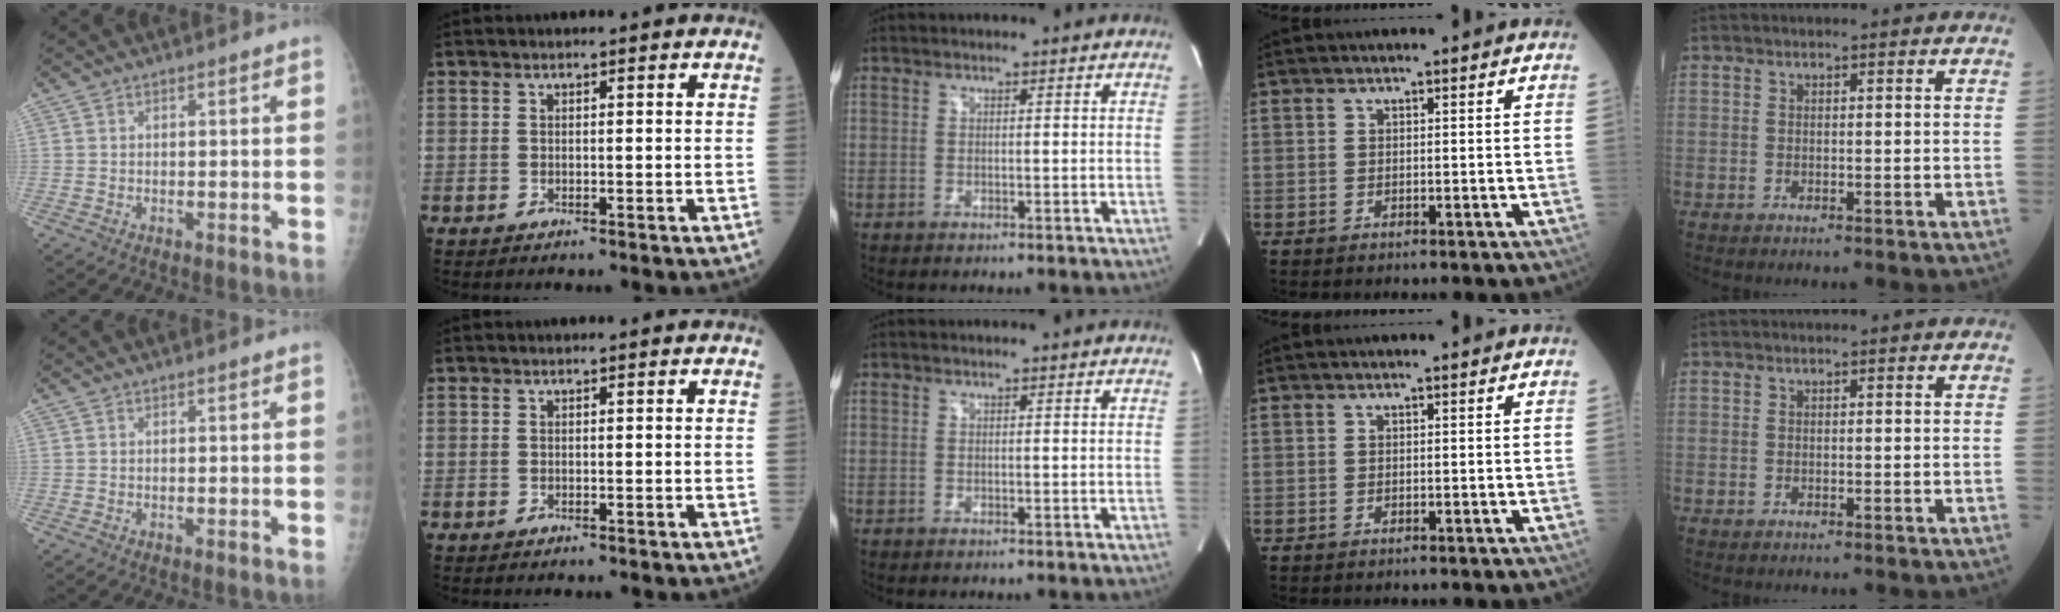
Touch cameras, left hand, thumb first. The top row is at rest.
{}